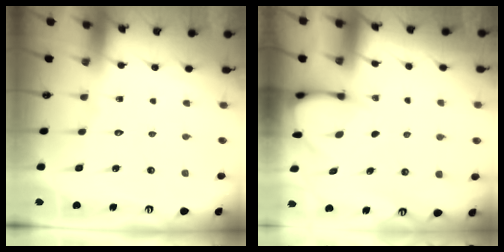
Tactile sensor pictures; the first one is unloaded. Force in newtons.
{"total": 3.5, "press": 3.5, "slide": 0.3}